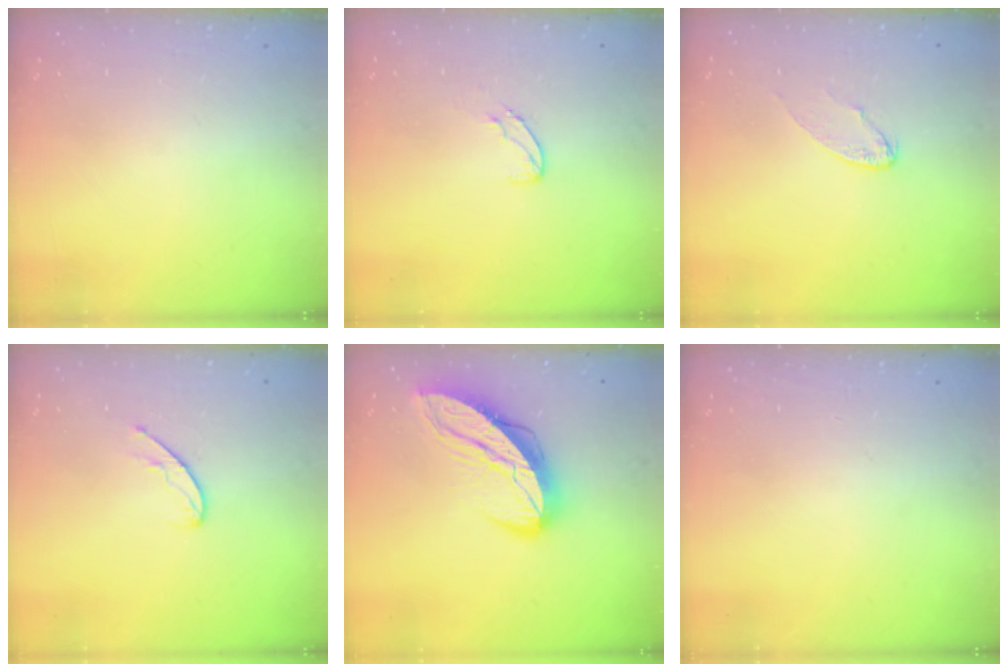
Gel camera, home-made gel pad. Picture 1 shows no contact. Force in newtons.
{"total": 5.9, "press": 5.9, "slide": 0.4}
{"total": 6.3, "press": 6.3, "slide": 0.4}
{"total": 6.2, "press": 6.2, "slide": 0.6}
{"total": 11.7, "press": 11.7, "slide": 1.1}
{"total": 0.0}